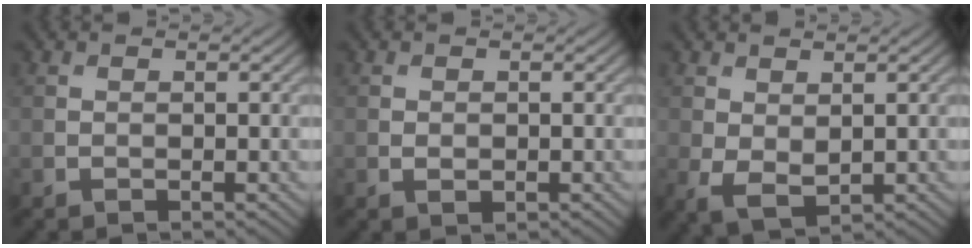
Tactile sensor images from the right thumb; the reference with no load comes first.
{"total": 0.9, "force": [-0.2, 0.7, 0.6], "torque": [-0.011, -0.004, -0.004]}
{"total": 3.4, "force": [0.4, 2.0, 2.7], "torque": [-0.066, -0.008, 0.011]}